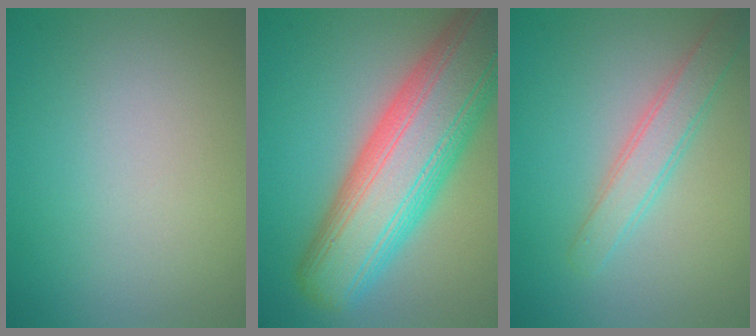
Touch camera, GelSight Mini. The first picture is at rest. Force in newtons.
{"total": 12.4, "press": 12.4, "slide": 0.7}
{"total": 2.8, "press": 2.8, "slide": 0.1}